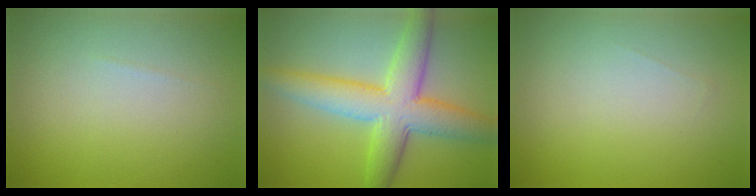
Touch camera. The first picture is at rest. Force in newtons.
{"total": 7.5, "press": 7.5, "slide": 0.1}
{"total": 0.0}